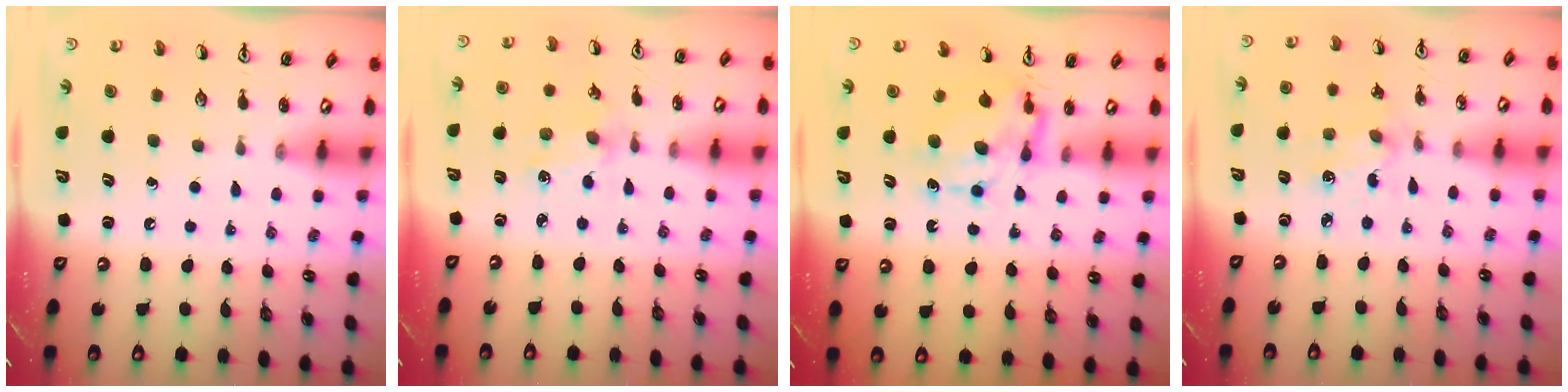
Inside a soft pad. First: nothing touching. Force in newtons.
{"total": 2.0, "press": 2.0, "slide": 0.4}
{"total": 6.9, "press": 6.9, "slide": 0.7}
{"total": 2.3, "press": 2.2, "slide": 0.5}